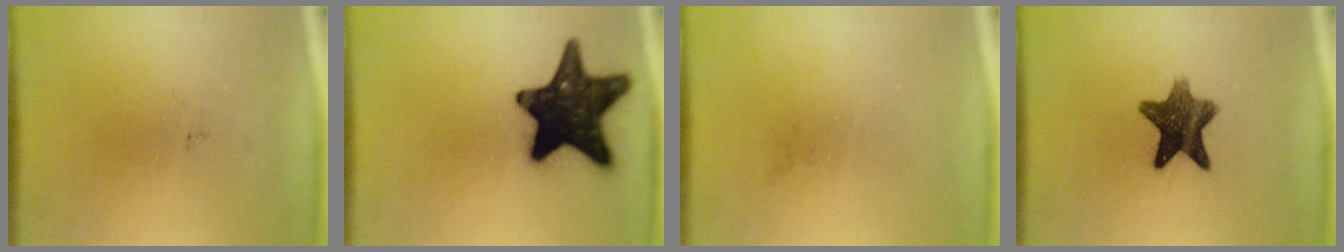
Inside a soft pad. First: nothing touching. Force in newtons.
{"total": 19.0}
{"total": 0.0}
{"total": 10.1}